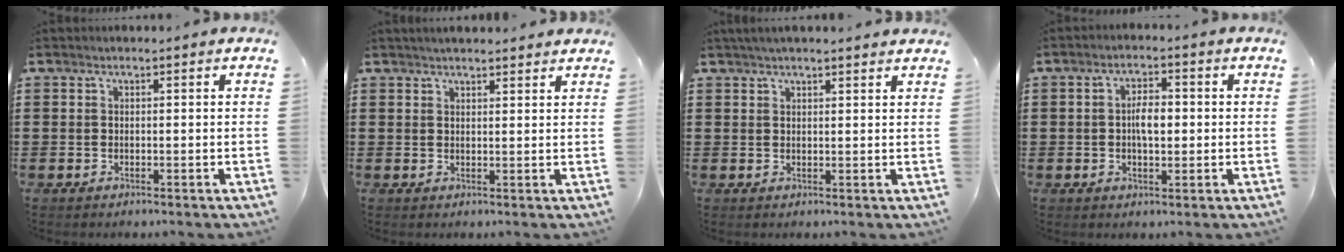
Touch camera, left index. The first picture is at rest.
{"total": 2.1, "force": [2.0, 0.1, 0.4], "torque": [-0.013, 0.000, 0.038]}
{"total": 2.2, "force": [1.9, 0.1, 0.9], "torque": [-0.022, 0.004, 0.037]}
{"total": 4.1, "force": [0.0, 1.8, 3.7], "torque": [-0.072, 0.006, -0.002]}